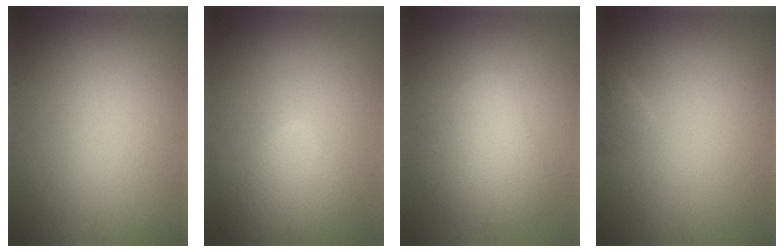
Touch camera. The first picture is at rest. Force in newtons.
{"total": 5.0, "press": 5.0, "slide": 0.2}
{"total": 4.4, "press": 4.4, "slide": 0.2}
{"total": 1.0, "press": 1.0, "slide": 0.1}